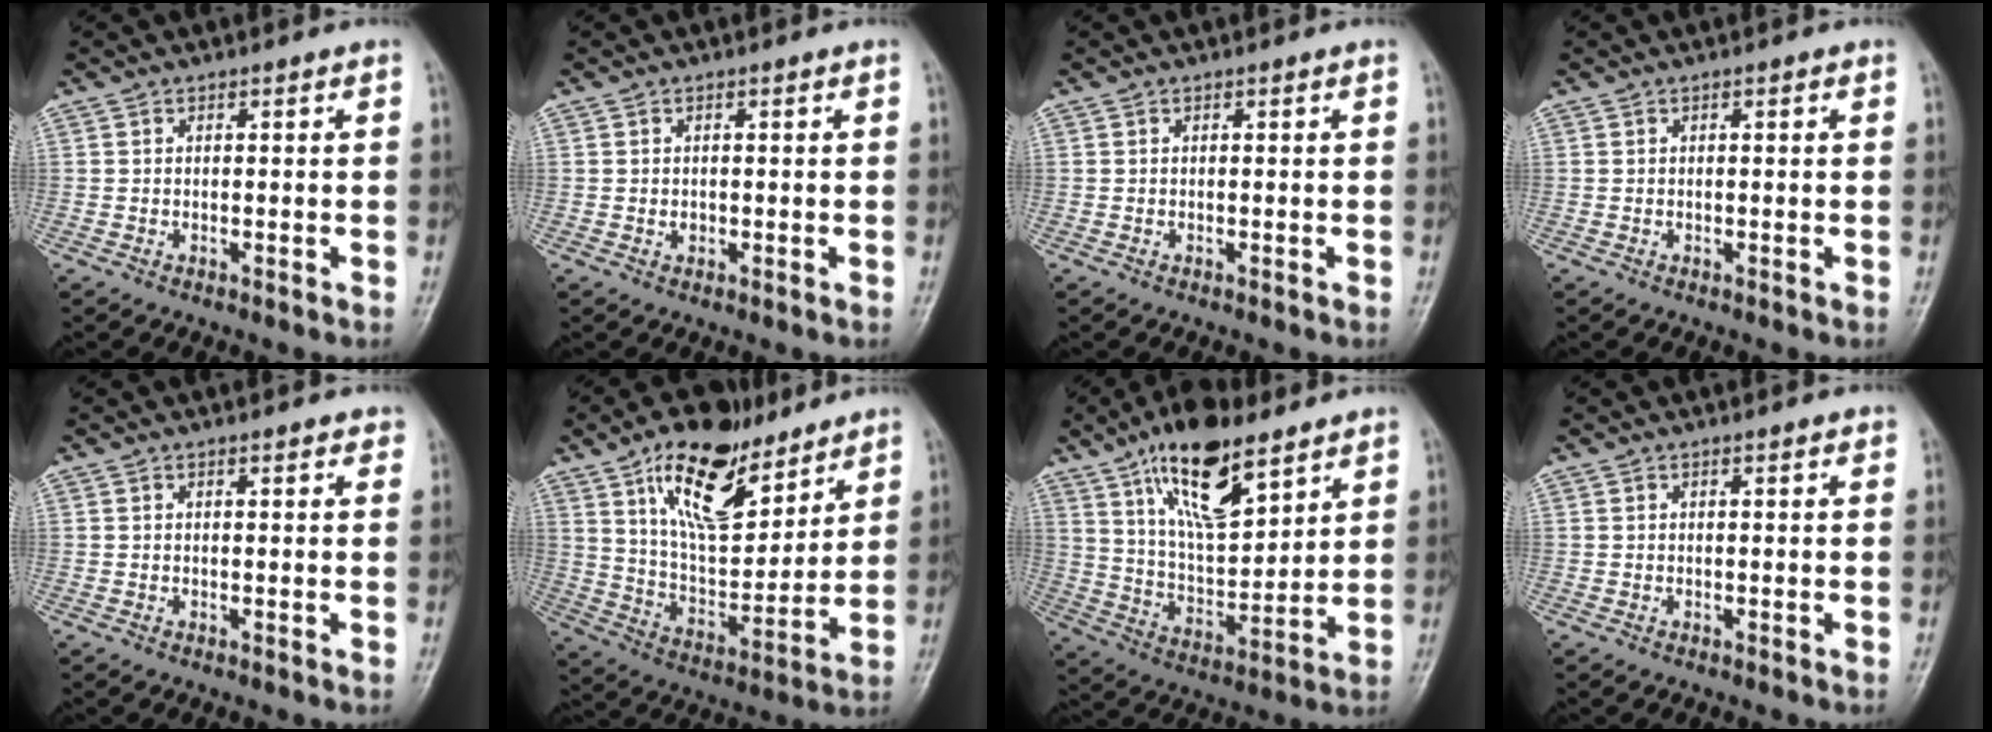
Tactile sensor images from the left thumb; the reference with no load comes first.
{"total": 0.9, "force": [0.1, 0.8, 0.4], "torque": [0.000, 0.001, 0.002]}
{"total": 0.0}
{"total": 0.9, "force": [0.4, 0.3, 0.7], "torque": [-0.012, 0.001, 0.003]}
{"total": 2.1, "force": [1.6, 0.8, 1.1], "torque": [-0.002, -0.002, 0.016]}
{"total": 20.0, "force": [11.9, 9.2, 13.2], "torque": [-0.170, -0.055, 0.212]}
{"total": 18.3, "force": [10.9, 7.4, 12.8], "torque": [-0.186, -0.051, 0.199]}
{"total": 1.2, "force": [0.8, 0.3, 0.8], "torque": [-0.010, -0.003, 0.010]}